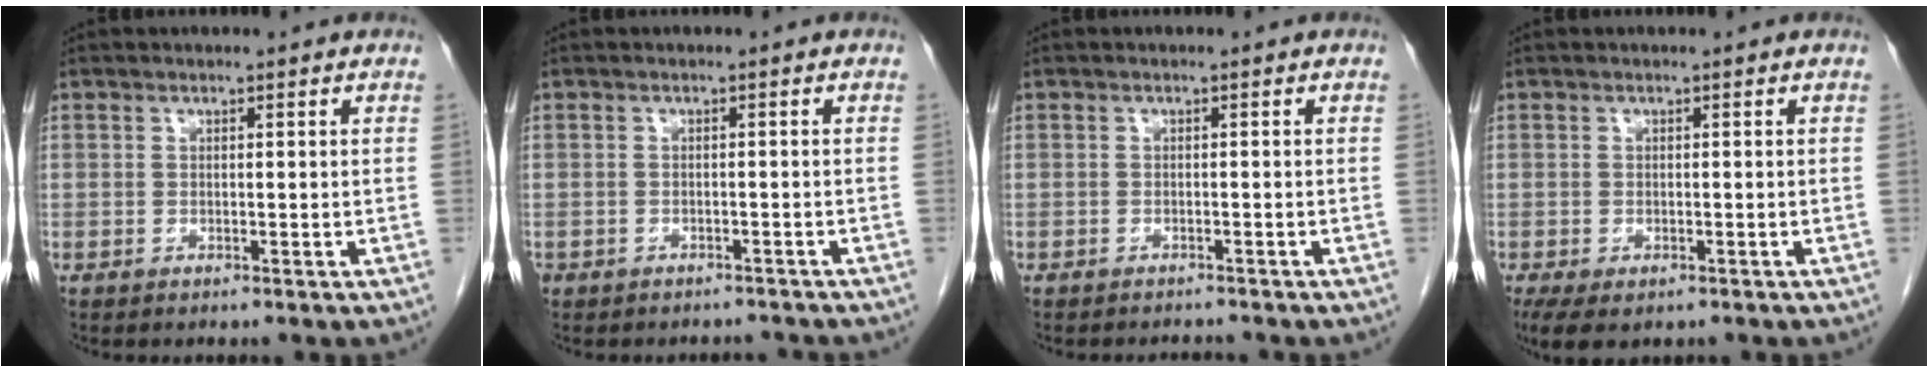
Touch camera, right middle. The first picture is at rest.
{"total": 3.9, "force": [-3.4, 1.8, 0.2], "torque": [-0.002, 0.008, -0.046]}
{"total": 1.4, "force": [-1.4, 0.1, -0.1], "torque": [0.001, -0.006, -0.018]}
{"total": 6.0, "force": [-3.7, 3.1, 3.5], "torque": [-0.069, -0.014, -0.057]}